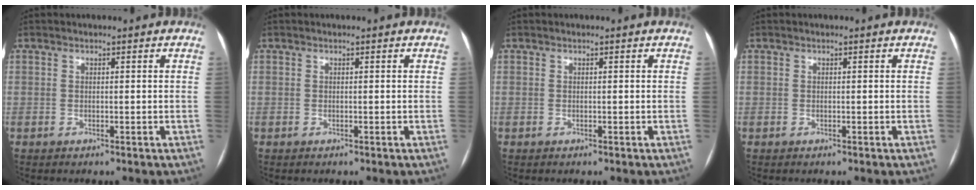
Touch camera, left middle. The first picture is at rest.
{"total": 0.0}
{"total": 0.0}
{"total": 0.0}